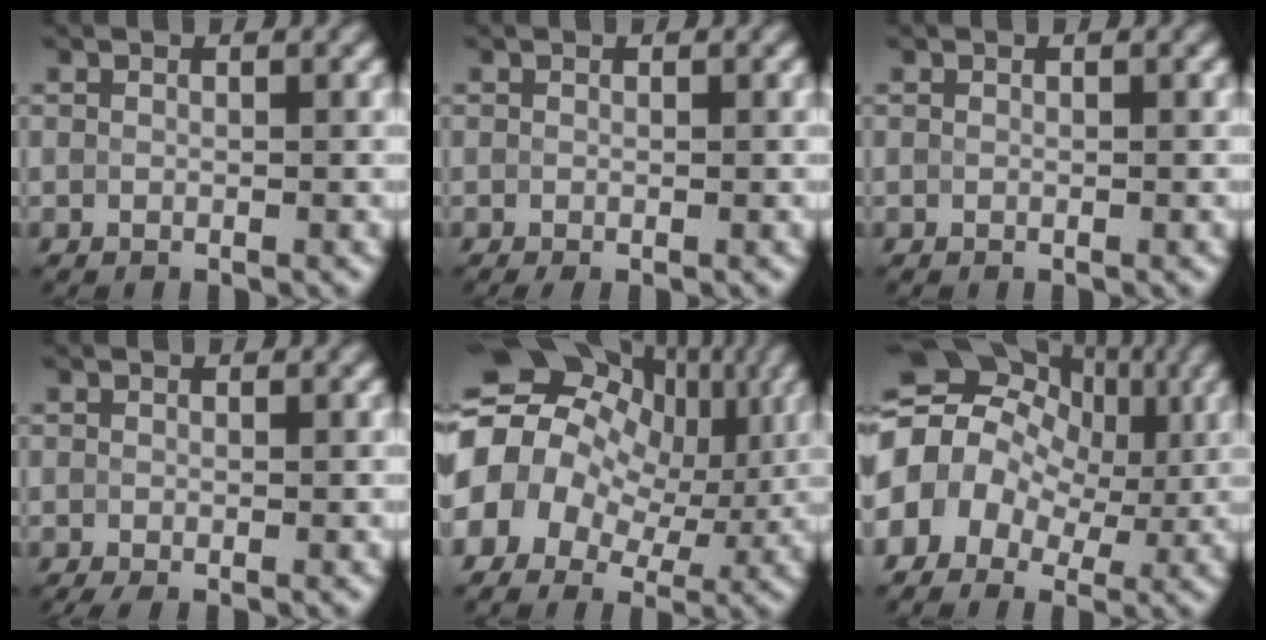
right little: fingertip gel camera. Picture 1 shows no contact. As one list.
[{"total": 0.6, "force": [-0.2, 0.2, 0.5], "torque": [-0.009, -0.006, -0.003]}, {"total": 0.0}, {"total": 1.0, "force": [-0.4, 0.3, 0.9], "torque": [-0.018, -0.007, -0.007]}, {"total": 17.3, "force": [2.2, 13.7, 10.3], "torque": [-0.185, 0.027, 0.017]}, {"total": 10.8, "force": [0.8, 8.3, 6.9], "torque": [-0.111, 0.026, 0.005]}]